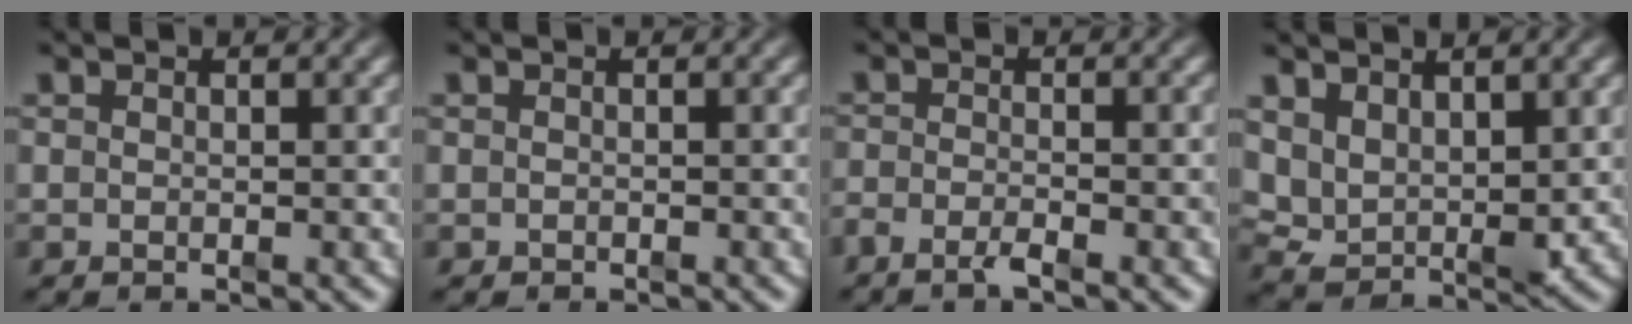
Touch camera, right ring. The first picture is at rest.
{"total": 0.6, "force": [-0.4, -0.4, -0.2], "torque": [0.005, -0.006, -0.002]}
{"total": 2.0, "force": [-1.6, 0.2, 1.1], "torque": [-0.014, -0.002, -0.033]}
{"total": 5.0, "force": [0.8, 4.0, 2.8], "torque": [-0.082, -0.025, 0.023]}